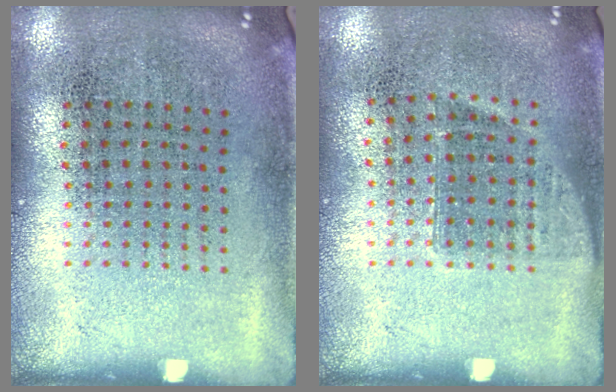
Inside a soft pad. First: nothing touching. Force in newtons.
{"total": 0.9, "press": 0.7, "slide": 0.5}